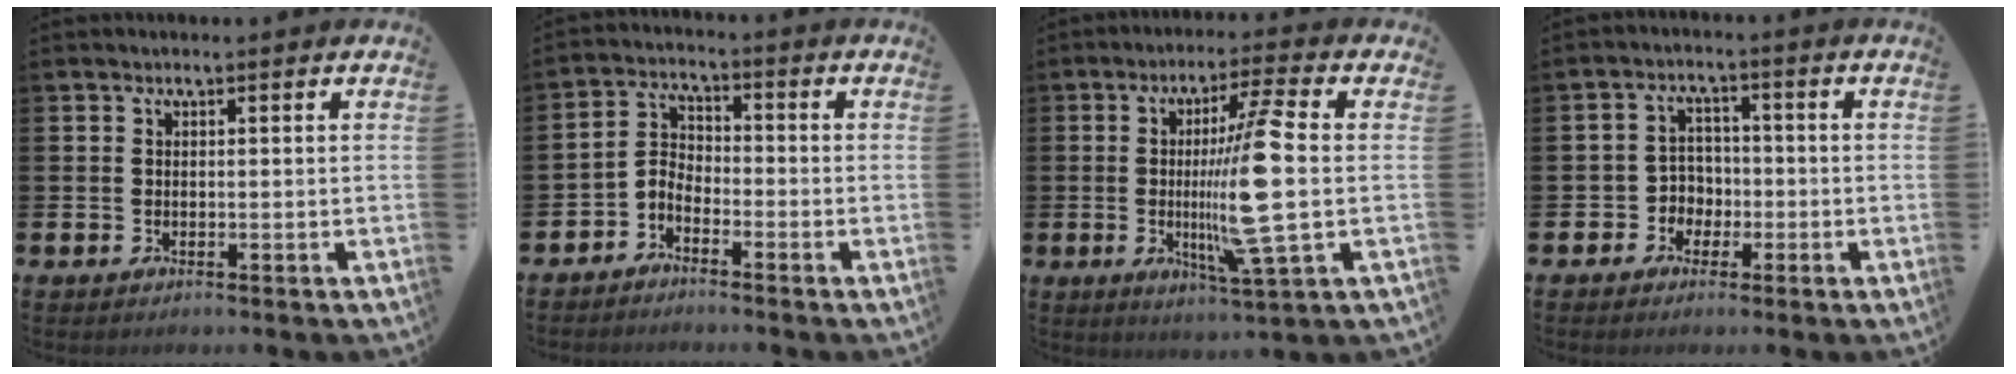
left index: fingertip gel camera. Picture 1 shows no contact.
{"total": 2.7, "force": [-2.4, 1.0, 0.7], "torque": [-0.017, -0.002, -0.055]}
{"total": 11.5, "force": [-0.2, 0.2, 11.5], "torque": [-0.202, -0.011, -0.011]}
{"total": 3.2, "force": [-1.4, 2.9, 0.5], "torque": [-0.025, 0.002, -0.034]}